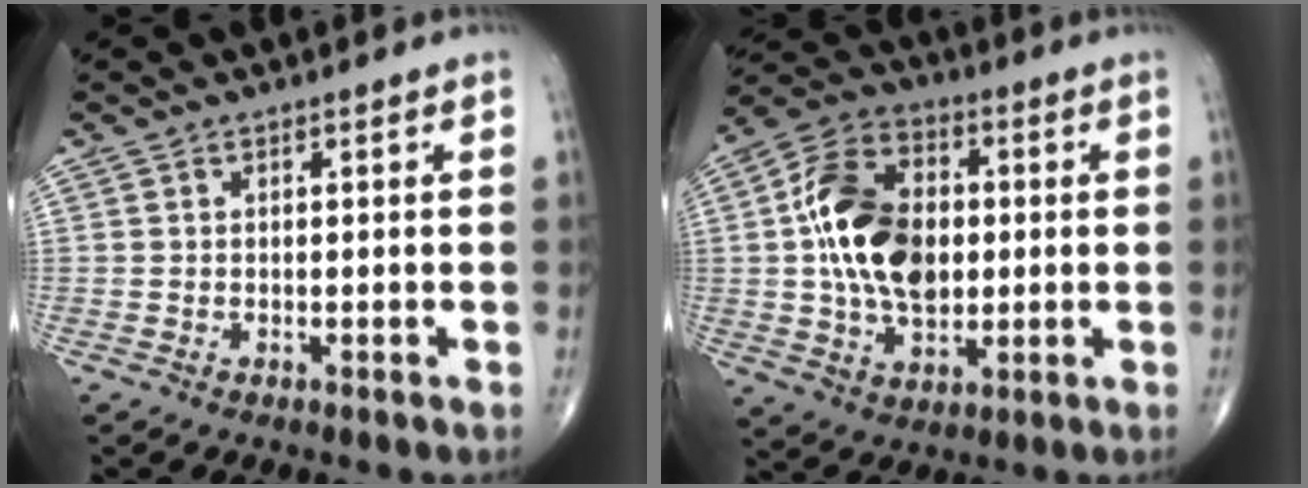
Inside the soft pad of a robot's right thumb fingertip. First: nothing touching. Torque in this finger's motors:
{"motor_torque": [2.43, 2.57, 1.52, 0.19, 0.17]}